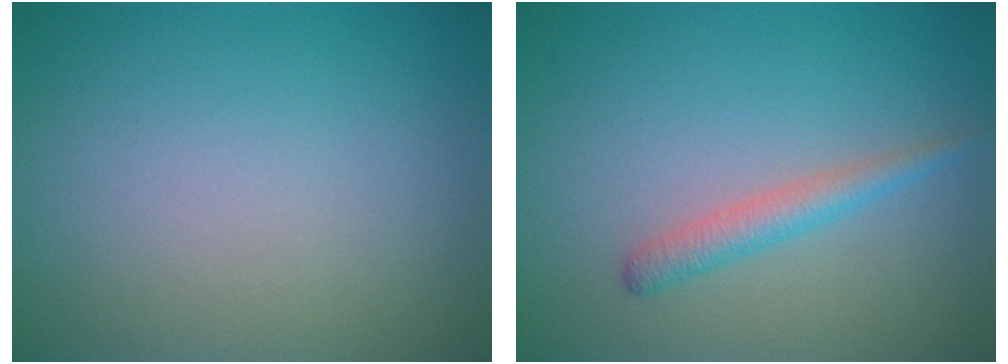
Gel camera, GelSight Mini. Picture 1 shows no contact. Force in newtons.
{"total": 2.0, "press": 2.0, "slide": 0.1}